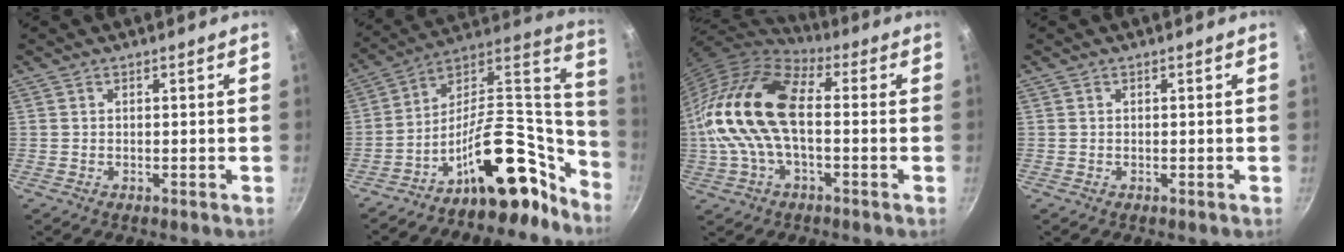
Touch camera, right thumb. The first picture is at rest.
{"total": 25.3, "force": [-14.4, 13.3, 16.1], "torque": [-0.175, 0.122, -0.228]}
{"total": 18.9, "force": [-0.1, 9.9, 16.1], "torque": [-0.303, 0.028, -0.014]}
{"total": 0.0}